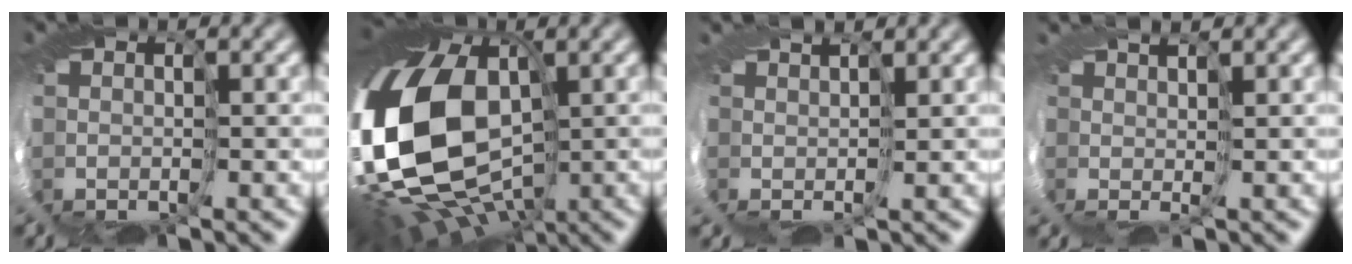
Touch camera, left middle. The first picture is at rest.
{"total": 16.6, "force": [-2.1, 10.1, 13.1], "torque": [-0.265, -0.039, -0.042]}
{"total": 3.3, "force": [2.4, -2.0, -1.2], "torque": [0.025, 0.023, 0.009]}
{"total": 3.6, "force": [1.2, -3.0, -1.5], "torque": [0.033, 0.006, -0.002]}